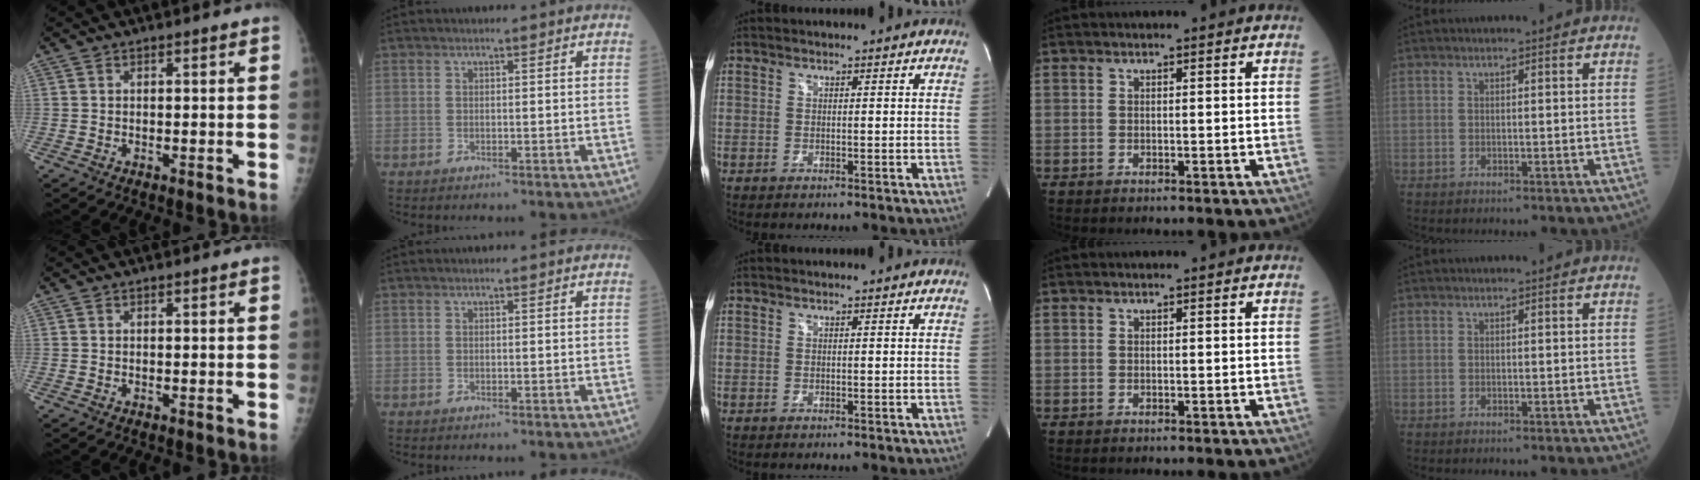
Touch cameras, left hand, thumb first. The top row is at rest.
{}